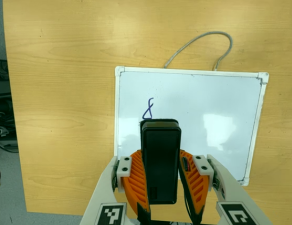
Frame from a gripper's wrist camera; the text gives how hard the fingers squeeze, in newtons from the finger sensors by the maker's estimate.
{"total": 7.3, "left": 5.8, "right": 8.9}